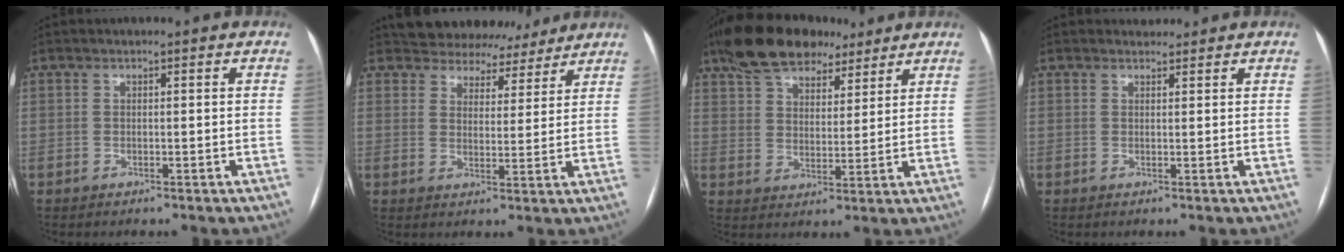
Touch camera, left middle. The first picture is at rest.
{"total": 9.7, "force": [8.7, 4.1, 0.6], "torque": [0.014, 0.012, 0.104]}
{"total": 14.3, "force": [10.8, 6.5, 6.8], "torque": [-0.120, 0.040, 0.183]}
{"total": 1.4, "force": [1.3, 0.5, -0.2], "torque": [-0.001, 0.006, 0.019]}